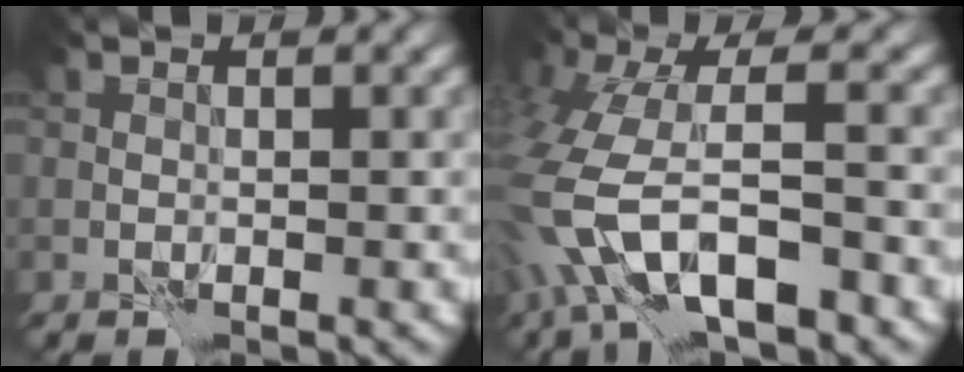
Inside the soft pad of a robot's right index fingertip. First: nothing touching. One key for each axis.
{"total": 9.6, "fx": -3.4, "fy": 4.2, "fz": 7.9, "tx": -0.171, "ty": 0.001, "tz": -0.069}